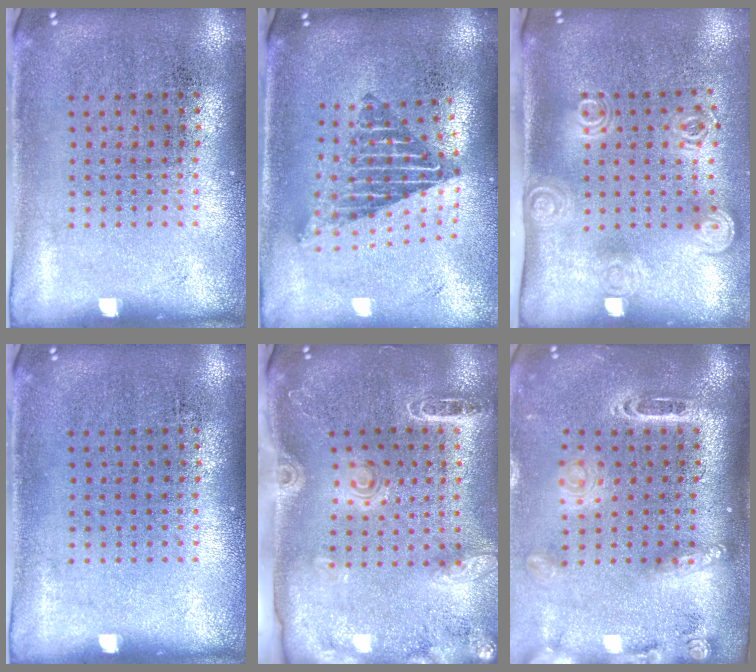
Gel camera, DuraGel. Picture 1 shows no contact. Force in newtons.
{"total": 2.1, "press": 1.5, "slide": 1.5}
{"total": 2.0, "press": 1.4, "slide": 1.4}
{"total": 0.0}
{"total": 1.9, "press": 1.9, "slide": 0.3}
{"total": 2.5, "press": 1.8, "slide": 1.8}